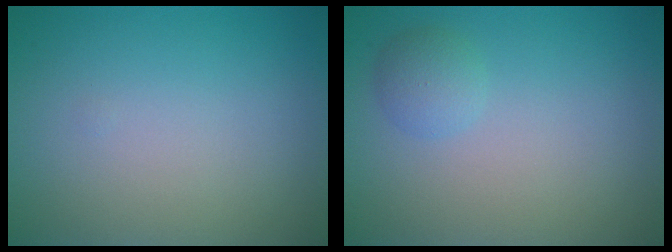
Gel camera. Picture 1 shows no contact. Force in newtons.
{"total": 1.6, "press": 1.6, "slide": 0.1}